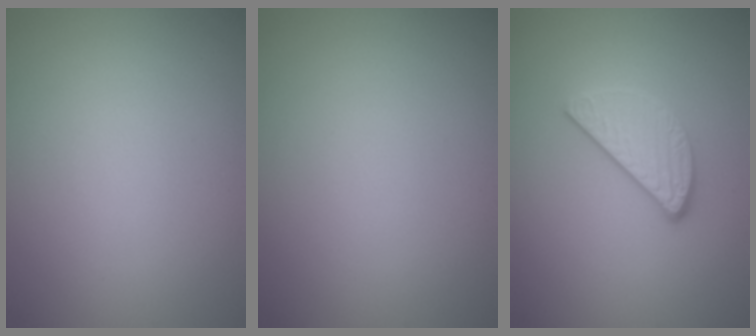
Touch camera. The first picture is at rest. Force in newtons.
{"total": 0.0}
{"total": 3.2, "press": 2.5, "slide": 1.9}